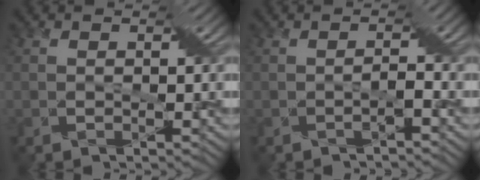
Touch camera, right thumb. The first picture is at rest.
{"total": 1.2, "force": [-0.9, -0.7, 0.4], "torque": [-0.021, 0.001, -0.005]}